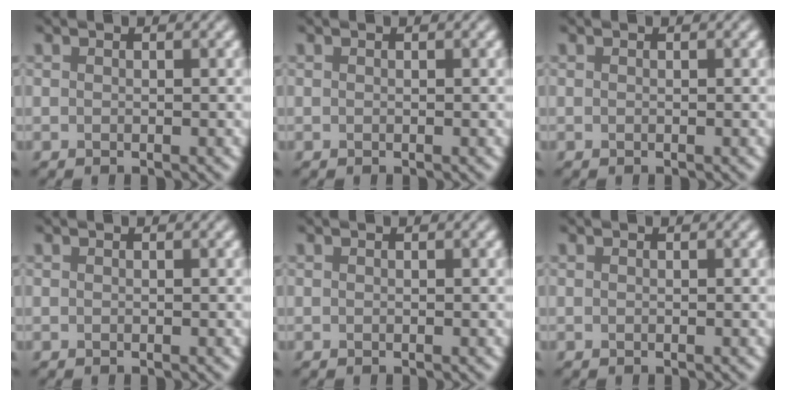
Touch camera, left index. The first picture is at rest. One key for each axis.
{"total": 0.0}
{"total": 0.0}
{"total": 0.0}
{"total": 0.0}
{"total": 0.0}